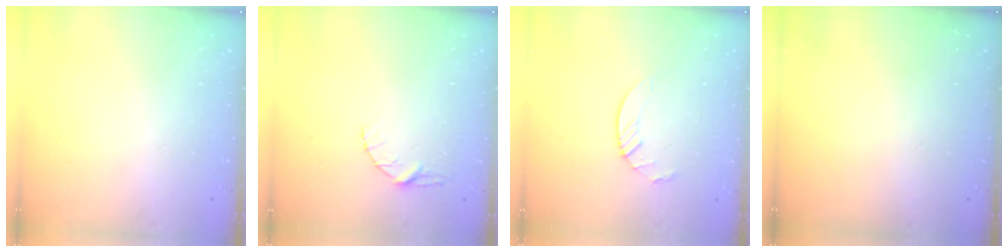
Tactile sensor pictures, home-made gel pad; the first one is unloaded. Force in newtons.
{"total": 3.4, "press": 3.3, "slide": 0.5}
{"total": 4.9, "press": 4.9, "slide": 0.4}
{"total": 0.0}